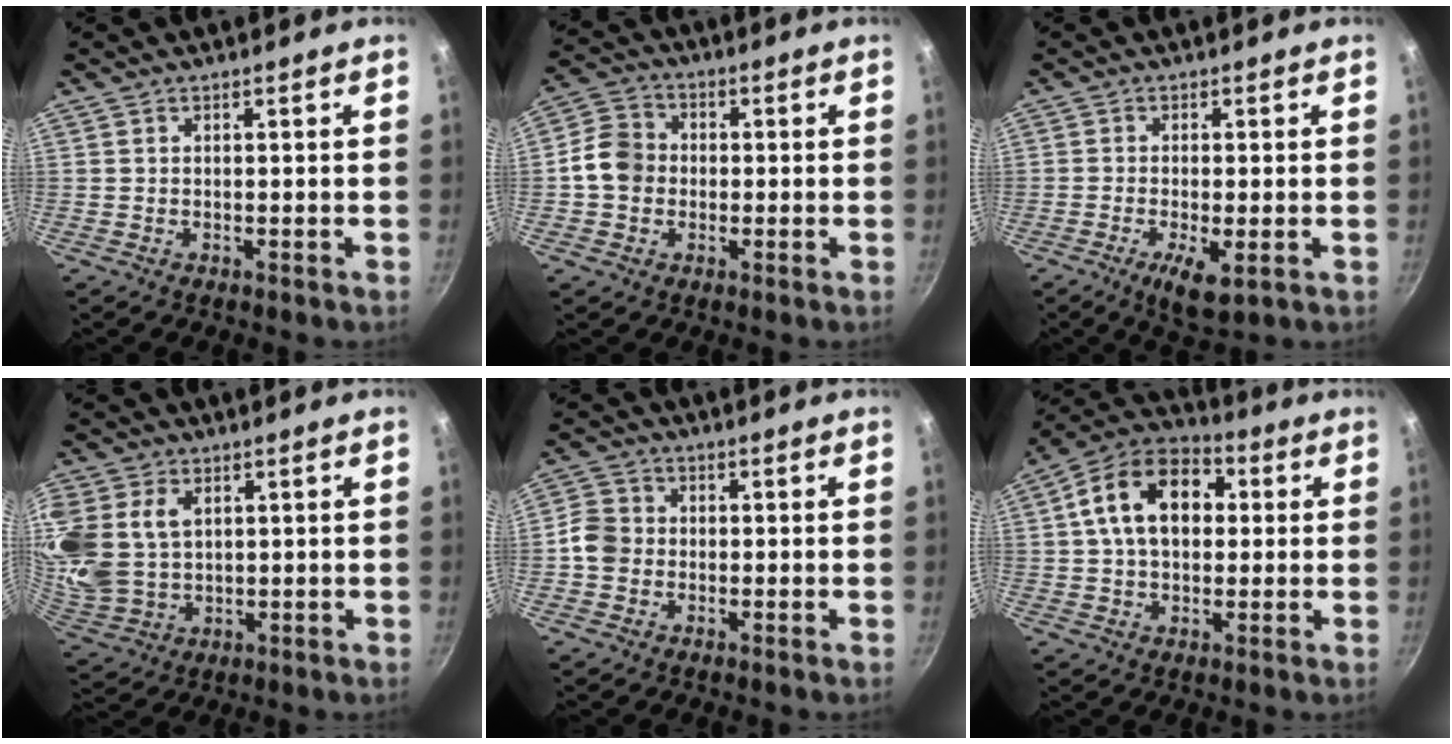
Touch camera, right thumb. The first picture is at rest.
{"total": 7.8, "force": [-0.7, 6.7, 3.9], "torque": [-0.045, 0.017, -0.030]}
{"total": 6.2, "force": [-2.2, 2.0, 5.5], "torque": [-0.101, -0.003, -0.031]}
{"total": 18.0, "force": [4.5, 13.5, 11.0], "torque": [-0.263, 0.005, 0.100]}
{"total": 5.1, "force": [-0.9, 4.5, 2.2], "torque": [-0.024, 0.015, -0.030]}
{"total": 15.7, "force": [2.7, 10.8, 11.1], "torque": [-0.156, 0.027, 0.027]}